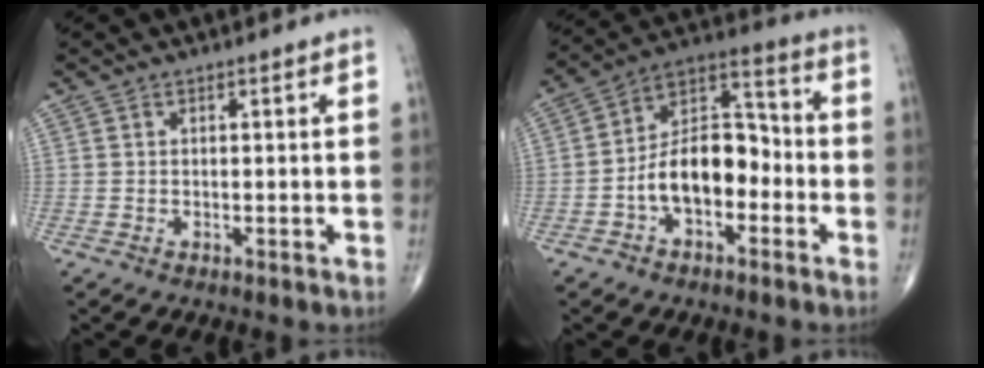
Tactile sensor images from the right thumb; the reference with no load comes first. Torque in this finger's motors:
{"motor_torque": [1.94, 1.84, 1.48, -0.51, 0.14]}